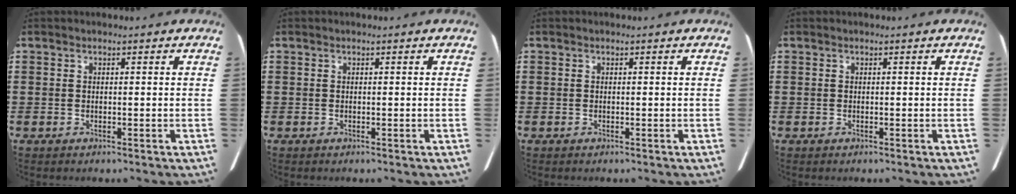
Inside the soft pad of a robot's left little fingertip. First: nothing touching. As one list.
[{"total": 0.0}, {"total": 0.0}, {"total": 0.0}]